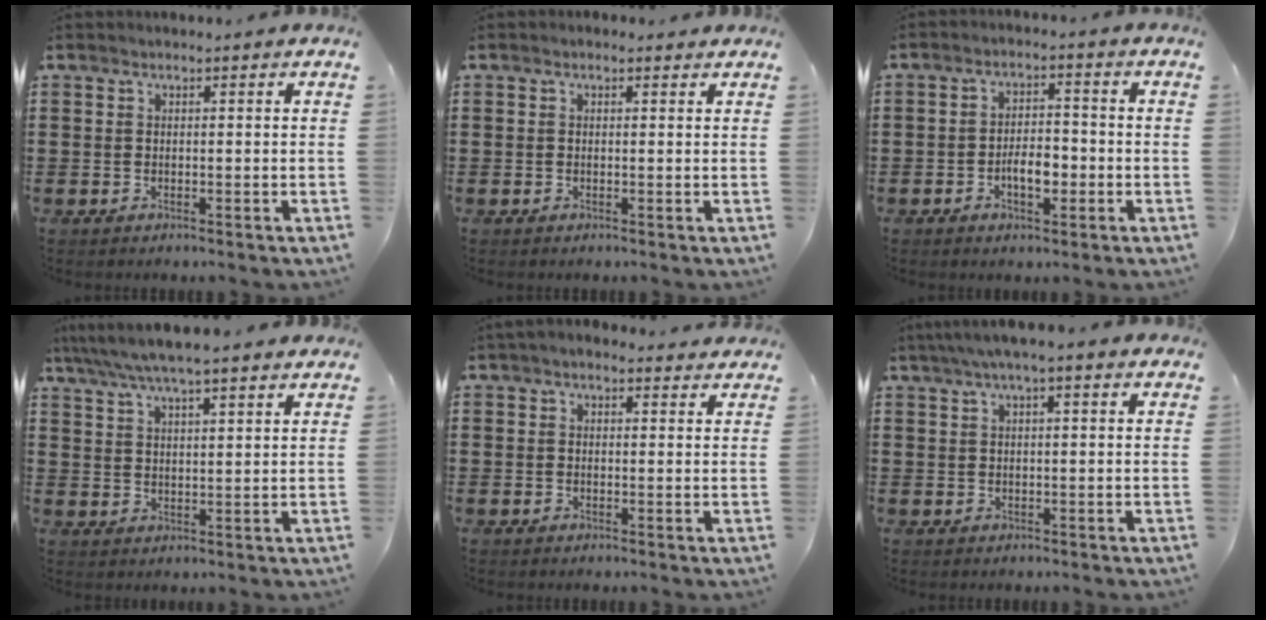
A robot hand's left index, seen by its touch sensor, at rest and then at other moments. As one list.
[{"total": 0.6, "force": [0.0, 0.6, 0.1], "torque": [-0.005, 0.006, 0.000]}, {"total": 4.6, "force": [-1.5, 2.2, 3.7], "torque": [-0.058, 0.005, -0.029]}, {"total": 5.4, "force": [4.7, 0.8, 2.5], "torque": [-0.063, -0.013, 0.082]}, {"total": 2.1, "force": [1.6, 1.3, 0.6], "torque": [-0.017, 0.006, 0.030]}, {"total": 3.1, "force": [1.6, 0.9, 2.4], "torque": [-0.049, 0.007, 0.028]}]